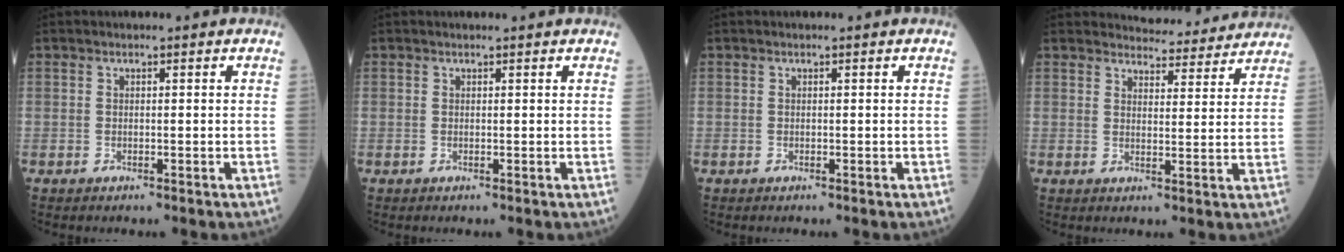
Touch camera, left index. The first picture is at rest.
{"total": 1.4, "force": [1.3, -0.2, 0.5], "torque": [-0.008, 0.009, 0.020]}
{"total": 0.0}
{"total": 9.1, "force": [8.9, 1.5, 0.9], "torque": [-0.004, -0.002, 0.103]}